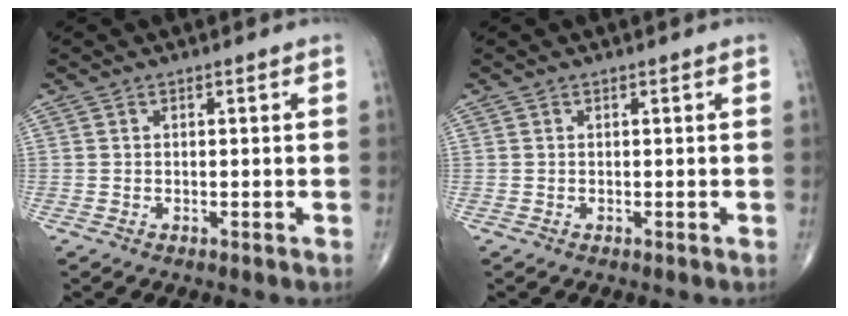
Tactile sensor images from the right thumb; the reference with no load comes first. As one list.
[{"total": 0.0}]